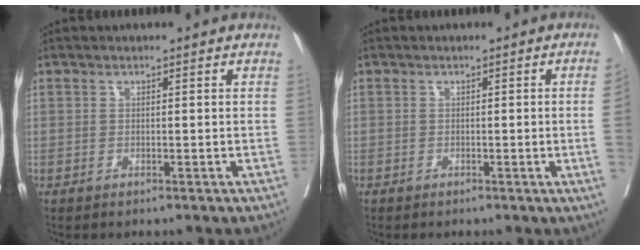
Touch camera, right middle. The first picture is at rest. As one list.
[{"total": 2.4, "force": [-0.3, -0.9, 2.2], "torque": [-0.027, -0.003, -0.002]}]